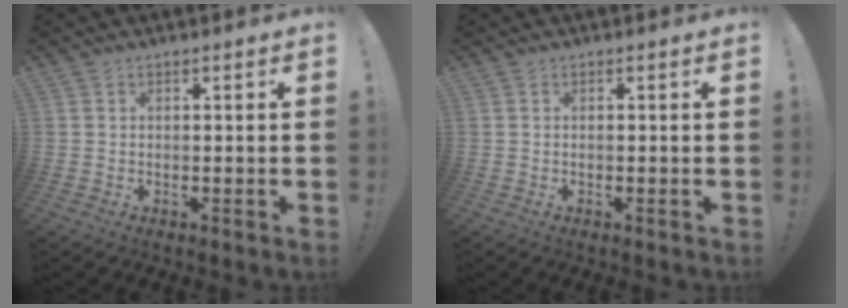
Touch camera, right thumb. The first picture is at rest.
{"total": 0.0}